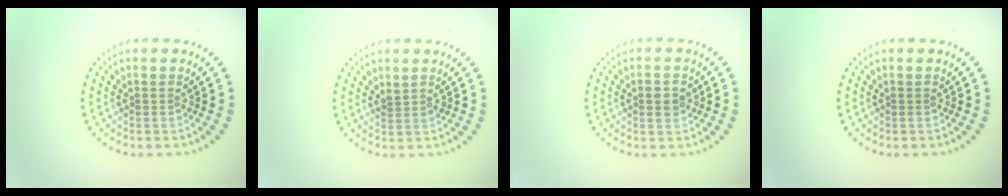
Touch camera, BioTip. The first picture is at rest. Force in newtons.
{"total": 1.0, "press": 0.8, "slide": 0.6}
{"total": 2.4, "press": 2.4, "slide": 0.2}
{"total": 0.0}